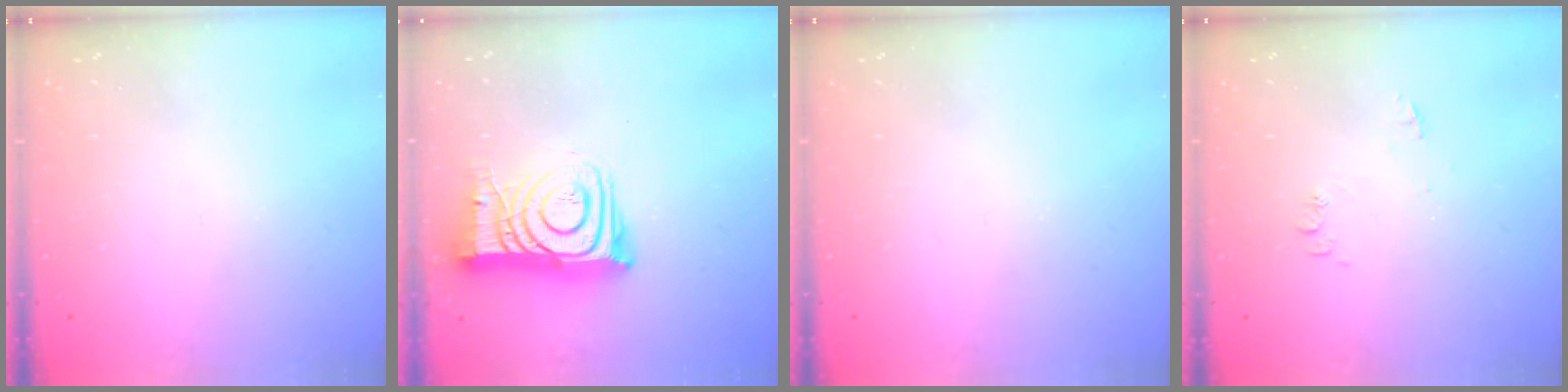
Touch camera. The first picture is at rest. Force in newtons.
{"total": 12.5, "press": 12.4, "slide": 1.3}
{"total": 0.0}
{"total": 6.4, "press": 6.4, "slide": 0.6}